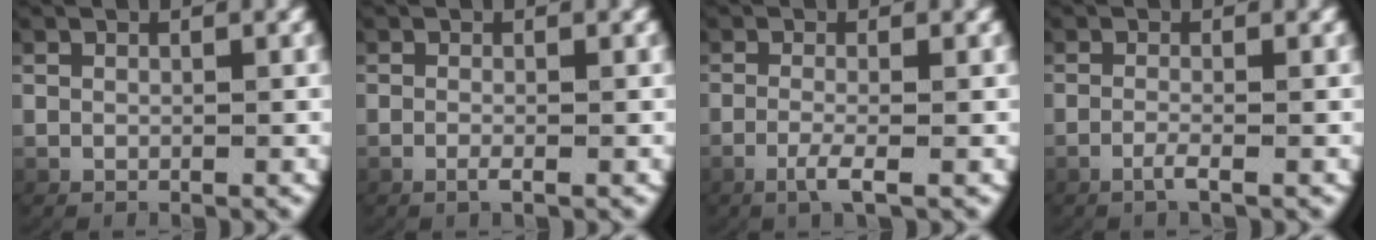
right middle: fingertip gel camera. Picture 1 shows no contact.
{"total": 1.2, "force": [-0.8, 0.4, 0.8], "torque": [-0.026, -0.003, -0.013]}
{"total": 2.2, "force": [-1.0, 0.3, 1.9], "torque": [-0.057, -0.014, -0.012]}
{"total": 1.5, "force": [-1.0, 0.2, 1.1], "torque": [-0.037, -0.006, -0.017]}